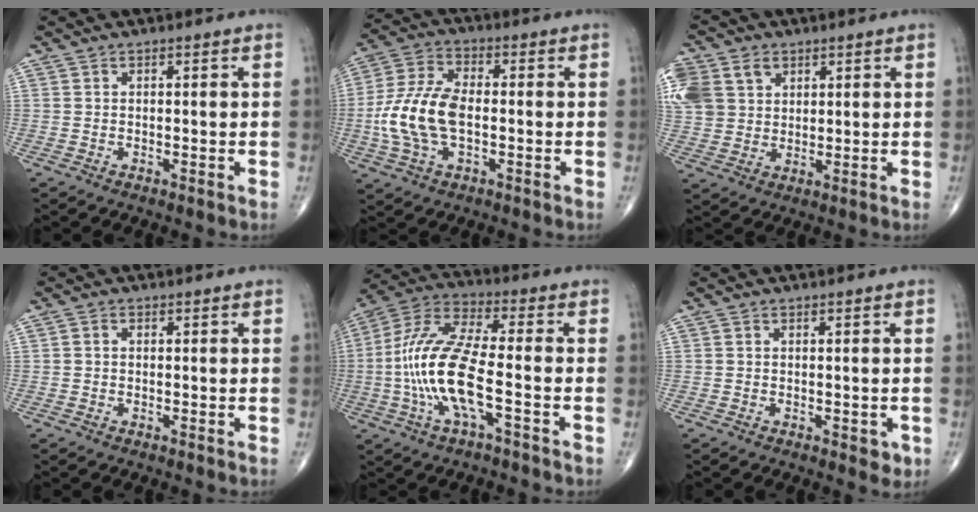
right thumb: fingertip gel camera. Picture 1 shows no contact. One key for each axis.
{"total": 13.1, "fx": -1.6, "fy": 7.1, "fz": 10.9, "tx": -0.234, "ty": 0.018, "tz": -0.033}
{"total": 17.5, "fx": 6.2, "fy": 13.8, "fz": 8.7, "tx": -0.234, "ty": 0.034, "tz": 0.131}
{"total": 1.0, "fx": 0.0, "fy": 0.8, "fz": 0.5, "tx": -0.007, "ty": 0.003, "tz": -0.001}
{"total": 15.6, "fx": -3.3, "fy": 4.4, "fz": 14.6, "tx": -0.323, "ty": 0.033, "tz": -0.068}
{"total": 2.3, "fx": -0.5, "fy": 1.4, "fz": 1.8, "tx": -0.011, "ty": -0.001, "tz": -0.005}